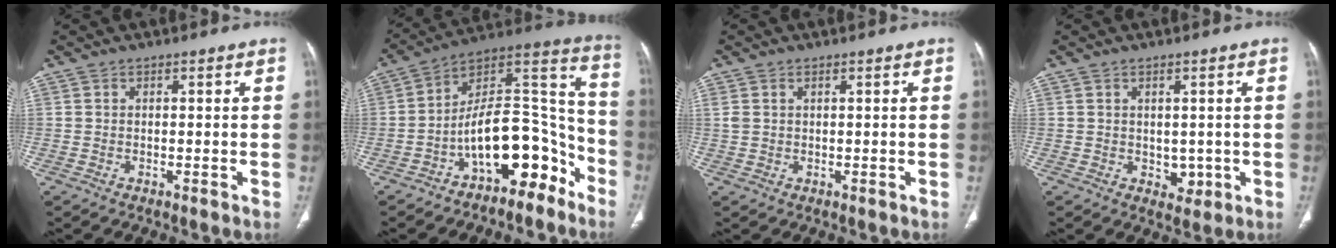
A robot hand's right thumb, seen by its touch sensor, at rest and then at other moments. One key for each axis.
{"total": 17.1, "fx": -9.4, "fy": 8.2, "fz": 11.7, "tx": -0.135, "ty": 0.129, "tz": -0.157}
{"total": 1.0, "fx": 0.4, "fy": 0.6, "fz": 0.6, "tx": -0.017, "ty": 0.008, "tz": 0.012}
{"total": 3.0, "fx": -0.1, "fy": 2.3, "fz": 1.9, "tx": -0.014, "ty": -0.004, "tz": 0.008}